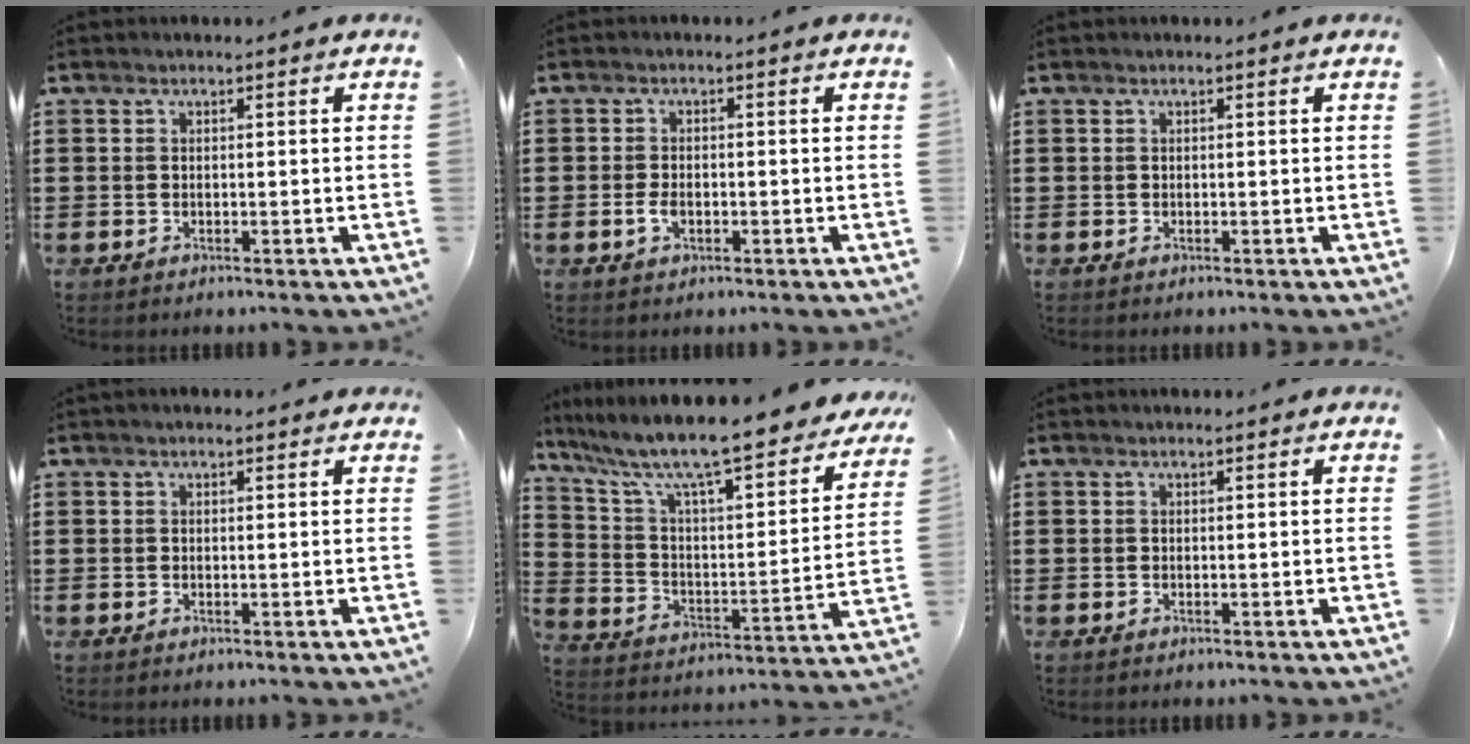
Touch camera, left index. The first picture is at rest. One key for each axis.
{"total": 2.3, "fx": -0.6, "fy": 1.2, "fz": 1.8, "tx": -0.043, "ty": -0.002, "tz": -0.013}
{"total": 0.0}
{"total": 0.7, "fx": 0.6, "fy": 0.3, "fz": 0.4, "tx": -0.008, "ty": 0.003, "tz": 0.011}
{"total": 10.4, "fx": 8.8, "fy": 0.8, "fz": 5.6, "tx": -0.145, "ty": -0.066, "tz": 0.143}
{"total": 0.0}